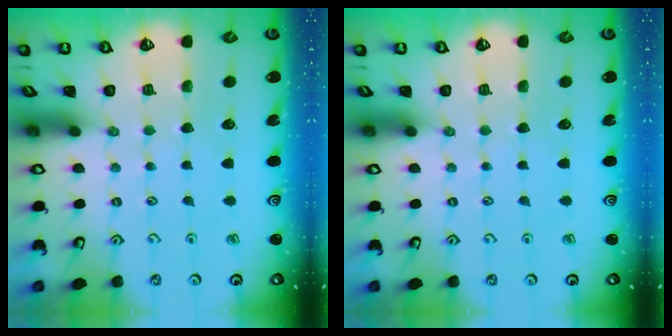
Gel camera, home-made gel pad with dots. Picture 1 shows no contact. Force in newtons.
{"total": 0.0}